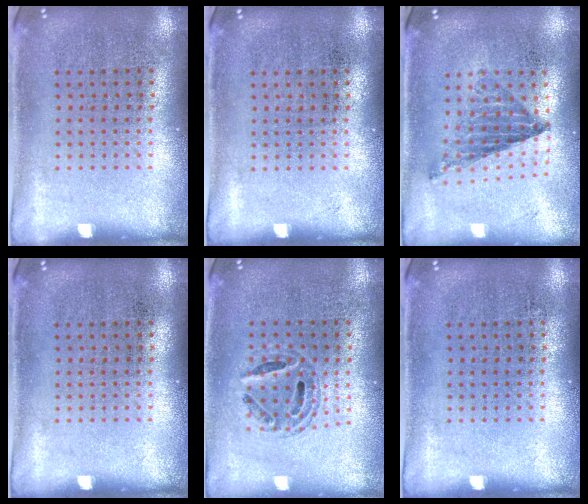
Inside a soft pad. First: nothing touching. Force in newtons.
{"total": 0.0}
{"total": 0.8, "press": 0.8, "slide": 0.0}
{"total": 0.0}
{"total": 0.8, "press": 0.7, "slide": 0.2}
{"total": 0.0}